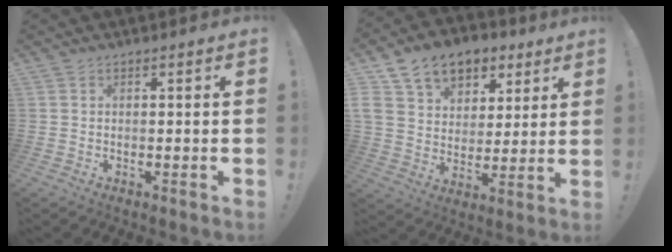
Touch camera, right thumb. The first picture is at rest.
{"total": 15.4, "force": [8.1, 10.6, 7.6], "torque": [-0.118, -0.037, 0.154]}